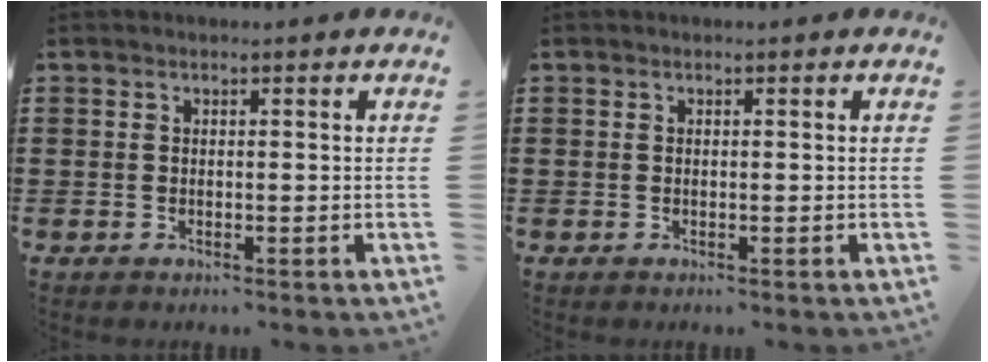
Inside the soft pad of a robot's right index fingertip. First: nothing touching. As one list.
[{"total": 0.0}]